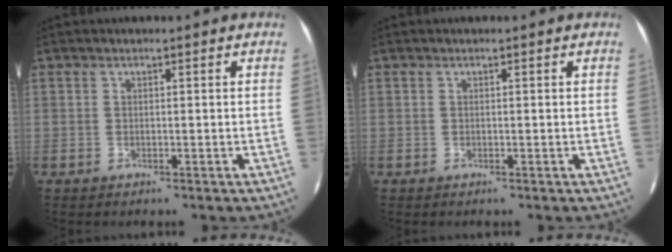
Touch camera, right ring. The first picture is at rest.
{"total": 0.0}